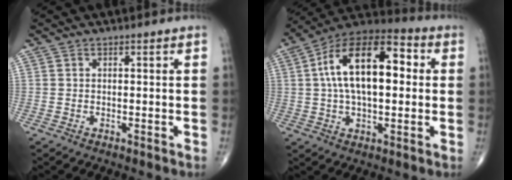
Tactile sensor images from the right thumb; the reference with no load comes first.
{"total": 19.0, "force": [2.7, 9.6, 16.2], "torque": [-0.262, 0.033, 0.034]}